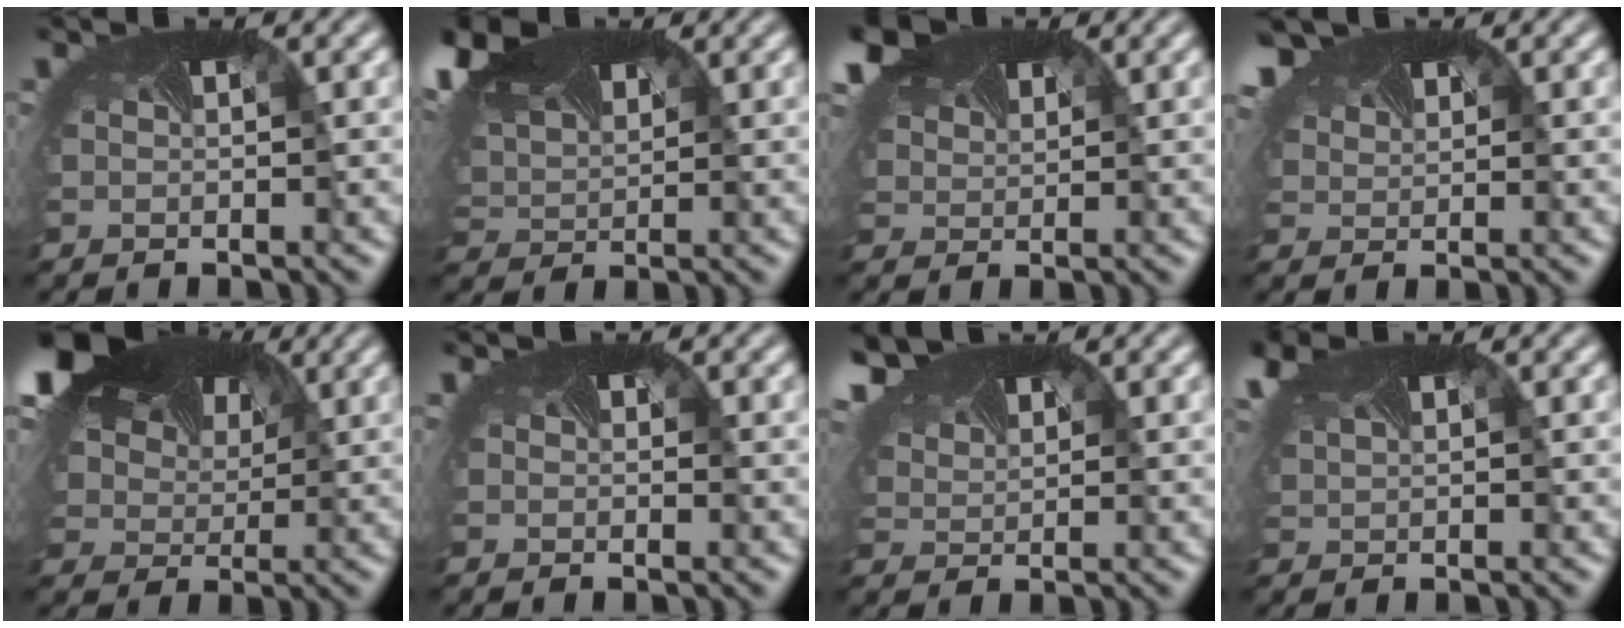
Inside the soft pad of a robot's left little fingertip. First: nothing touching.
{"total": 7.9, "force": [5.3, 4.0, 4.3], "torque": [-0.137, 0.012, 0.105]}
{"total": 5.8, "force": [4.3, 3.0, 2.4], "torque": [-0.084, 0.007, 0.080]}
{"total": 3.6, "force": [3.1, 1.6, 0.9], "torque": [-0.057, -0.004, 0.065]}
{"total": 16.3, "force": [8.2, 10.4, 9.6], "torque": [-0.230, 0.042, 0.145]}
{"total": 1.1, "force": [0.1, -0.5, -0.9], "torque": [-0.001, -0.014, 0.007]}
{"total": 5.8, "force": [4.6, 2.6, 2.4], "torque": [-0.096, 0.008, 0.088]}
{"total": 3.6, "force": [2.5, 1.6, 2.2], "torque": [-0.081, 0.002, 0.052]}